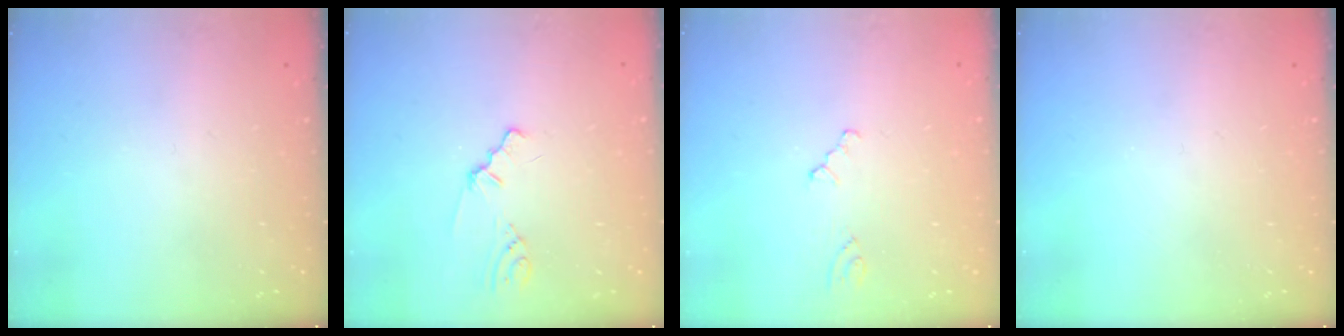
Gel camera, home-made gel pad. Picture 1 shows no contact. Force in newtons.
{"total": 0.9, "press": 0.9, "slide": 0.2}
{"total": 0.9, "press": 0.9, "slide": 0.2}
{"total": 0.0}